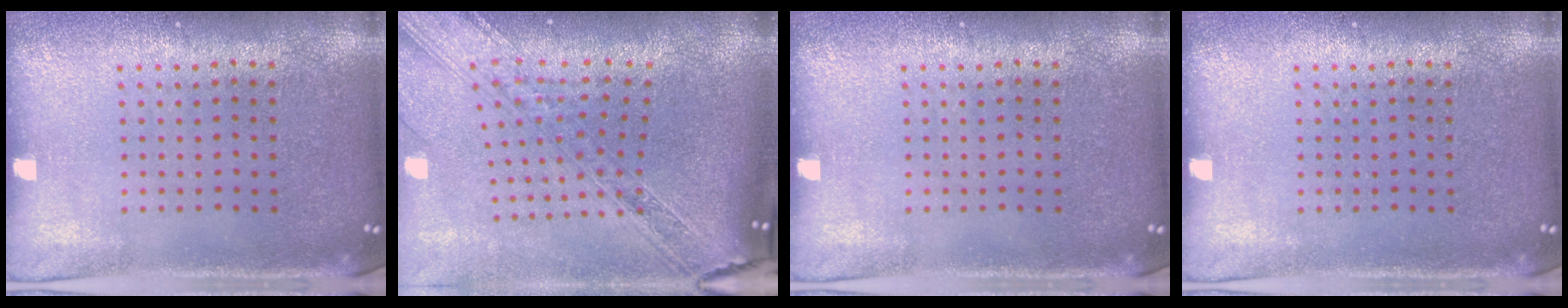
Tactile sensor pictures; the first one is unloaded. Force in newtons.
{"total": 3.1, "press": 2.4, "slide": 2.1}
{"total": 0.0}
{"total": 0.0}